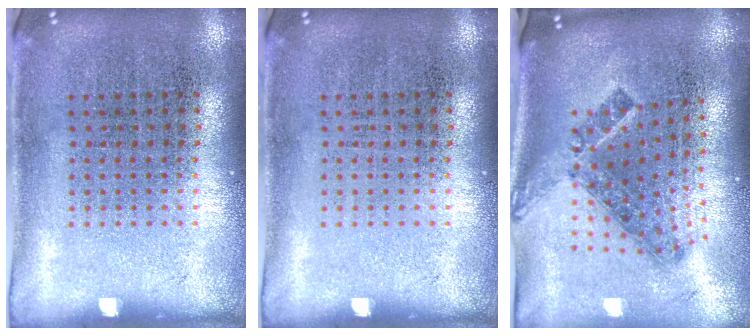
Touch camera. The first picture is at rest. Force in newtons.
{"total": 0.0}
{"total": 1.6, "press": 1.1, "slide": 1.1}